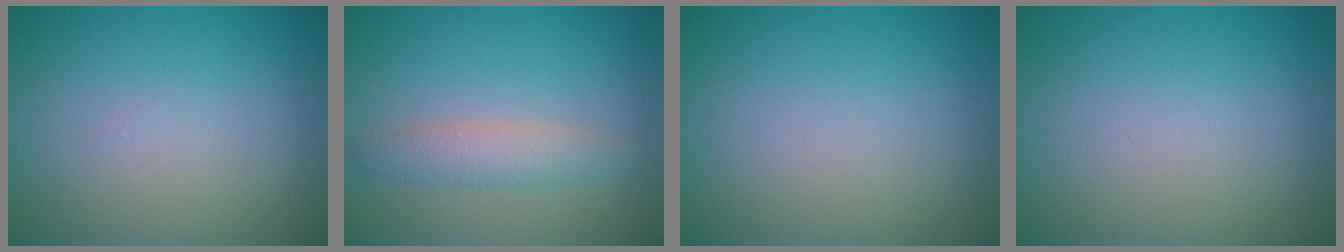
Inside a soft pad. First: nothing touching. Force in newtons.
{"total": 2.4, "press": 2.4, "slide": 0.1}
{"total": 0.0}
{"total": 0.0}